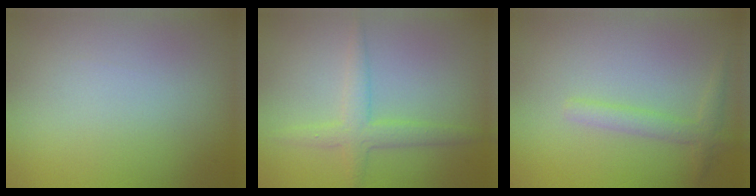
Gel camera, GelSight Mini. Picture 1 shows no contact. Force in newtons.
{"total": 2.7, "press": 2.7, "slide": 0.1}
{"total": 1.9, "press": 1.9, "slide": 0.1}